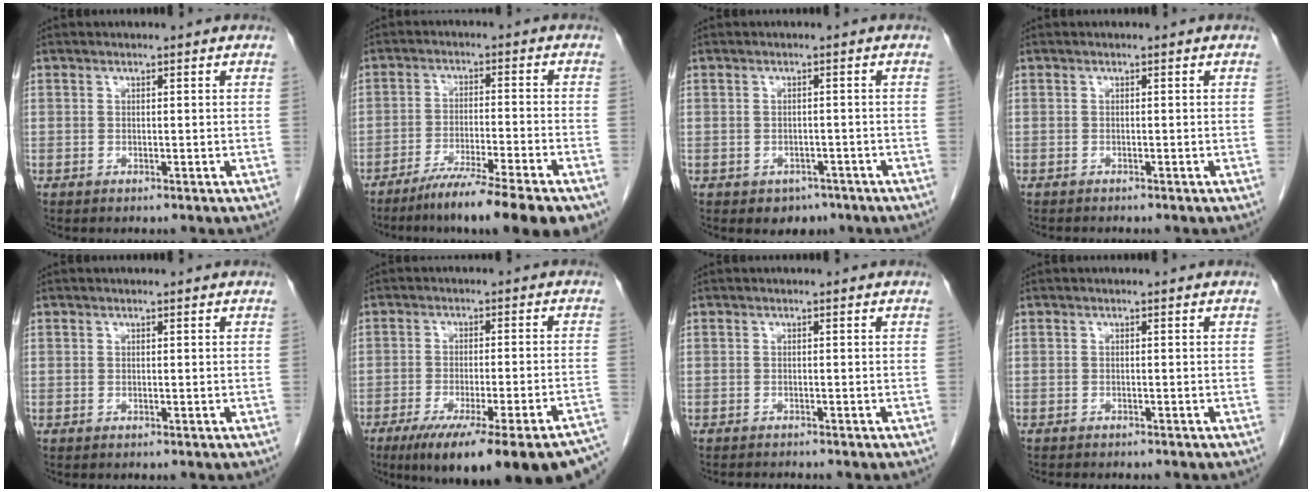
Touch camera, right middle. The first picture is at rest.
{"total": 13.4, "force": [-9.7, 0.1, 9.2], "torque": [-0.122, -0.027, -0.151]}
{"total": 3.0, "force": [-1.9, 2.1, 0.9], "torque": [-0.006, 0.007, -0.018]}
{"total": 1.0, "force": [-1.0, 0.1, 0.2], "torque": [-0.009, -0.003, -0.014]}
{"total": 0.0}
{"total": 24.4, "force": [-19.4, 2.0, 14.7], "torque": [-0.139, -0.029, -0.255]}
{"total": 2.0, "force": [-1.9, -0.2, 0.4], "torque": [-0.006, -0.005, -0.029]}
{"total": 4.4, "force": [-3.9, 1.0, 1.8], "torque": [-0.026, -0.007, -0.049]}